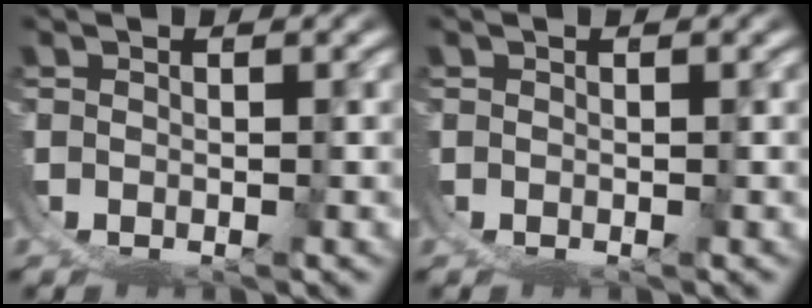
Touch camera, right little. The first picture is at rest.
{"total": 0.0}